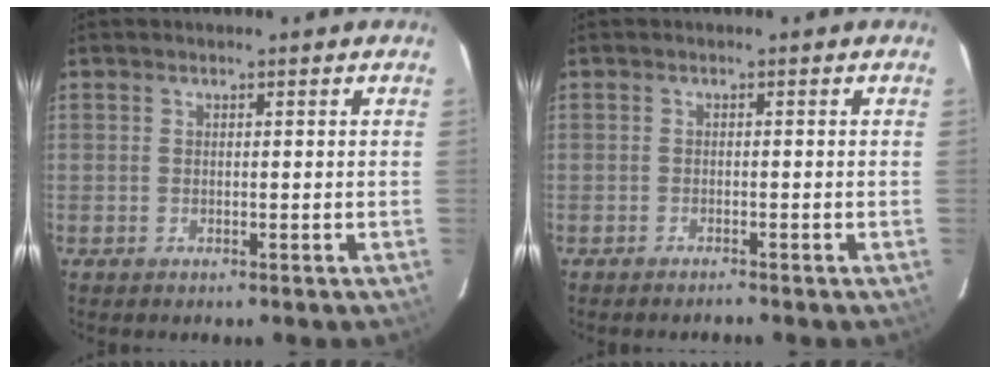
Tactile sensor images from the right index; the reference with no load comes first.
{"total": 1.1, "force": [-1.1, -0.1, 0.1], "torque": [-0.008, -0.003, -0.019]}